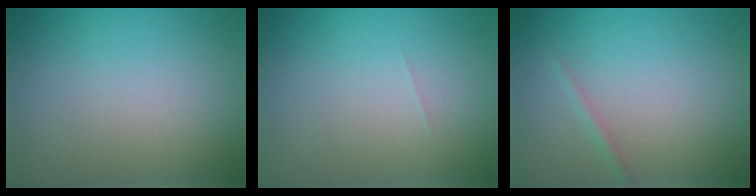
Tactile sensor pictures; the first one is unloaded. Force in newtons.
{"total": 0.0}
{"total": 0.8, "press": 0.8, "slide": 0.1}